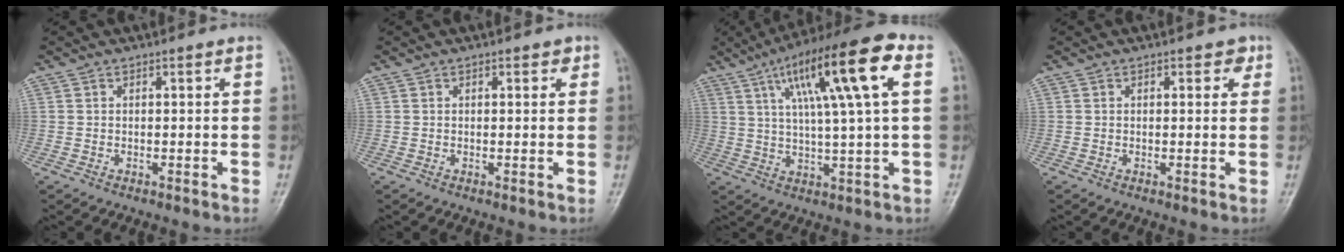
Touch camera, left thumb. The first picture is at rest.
{"total": 1.6, "force": [0.8, 0.8, 1.1], "torque": [-0.007, -0.001, 0.008]}
{"total": 17.9, "force": [6.4, 2.8, 16.5], "torque": [-0.274, 0.009, 0.097]}
{"total": 2.2, "force": [1.0, 1.3, 1.4], "torque": [-0.001, -0.001, 0.009]}